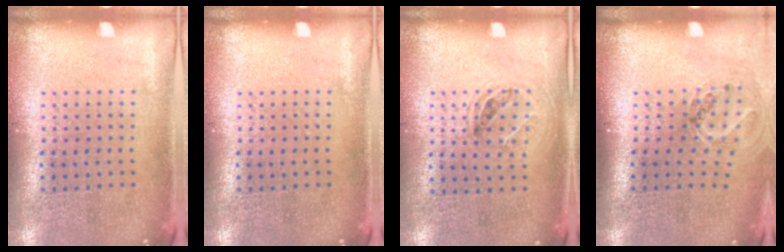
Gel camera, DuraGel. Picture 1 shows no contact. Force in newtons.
{"total": 0.0}
{"total": 1.1, "press": 0.9, "slide": 0.6}
{"total": 1.1, "press": 1.1, "slide": 0.4}